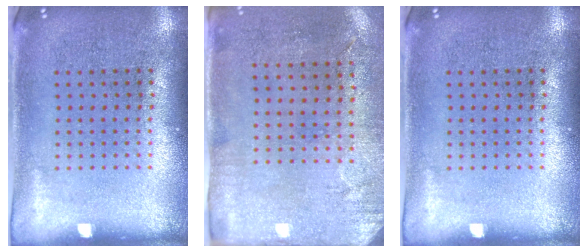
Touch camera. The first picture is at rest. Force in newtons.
{"total": 2.9, "press": 2.4, "slide": 1.7}
{"total": 0.0}